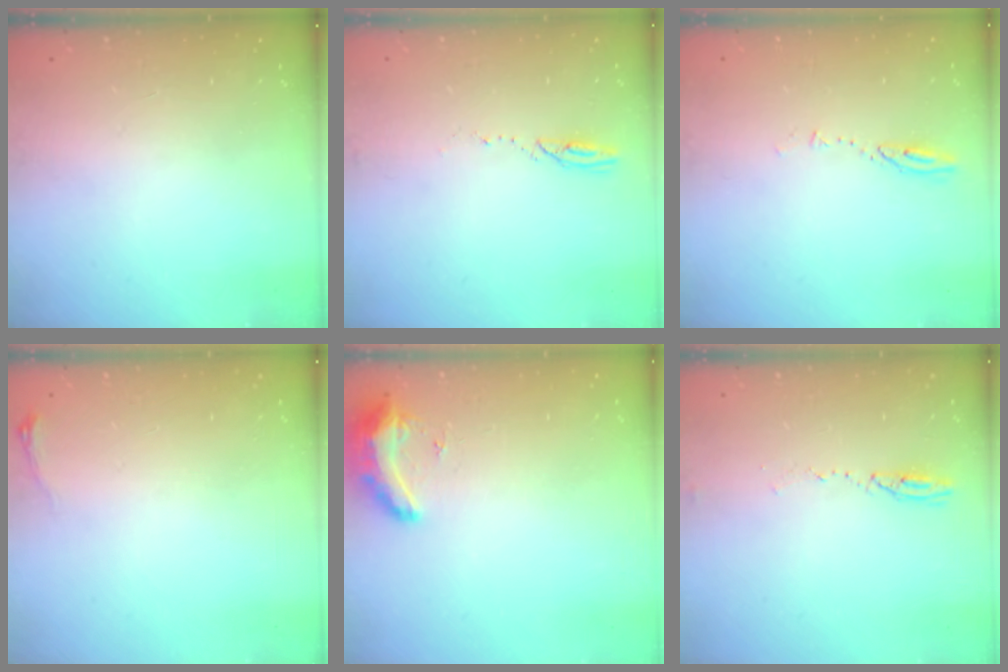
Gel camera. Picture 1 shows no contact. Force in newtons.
{"total": 2.6, "press": 2.6, "slide": 0.3}
{"total": 4.0, "press": 4.0, "slide": 0.5}
{"total": 3.1, "press": 3.0, "slide": 0.9}
{"total": 8.8, "press": 8.8, "slide": 0.7}
{"total": 3.9, "press": 3.8, "slide": 1.2}